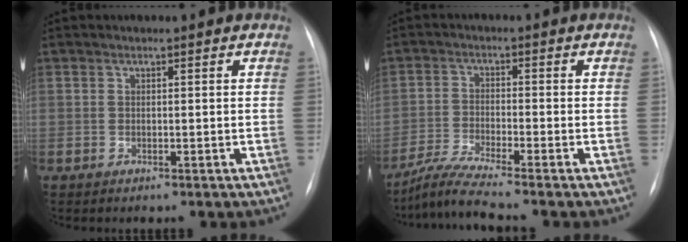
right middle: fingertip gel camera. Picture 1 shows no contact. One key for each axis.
{"total": 6.0, "fx": -5.2, "fy": -1.7, "fz": 2.5, "tx": -0.065, "ty": -0.030, "tz": -0.102}